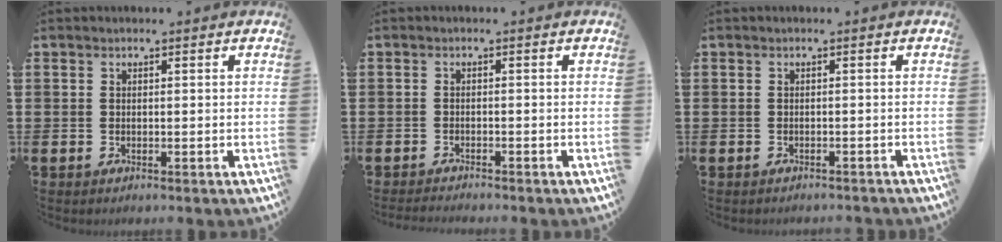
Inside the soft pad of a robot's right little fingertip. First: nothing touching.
{"total": 0.5, "force": [-0.5, -0.1, -0.1], "torque": [0.000, 0.001, -0.010]}
{"total": 0.5, "force": [-0.5, 0.0, 0.0], "torque": [-0.001, -0.002, -0.011]}